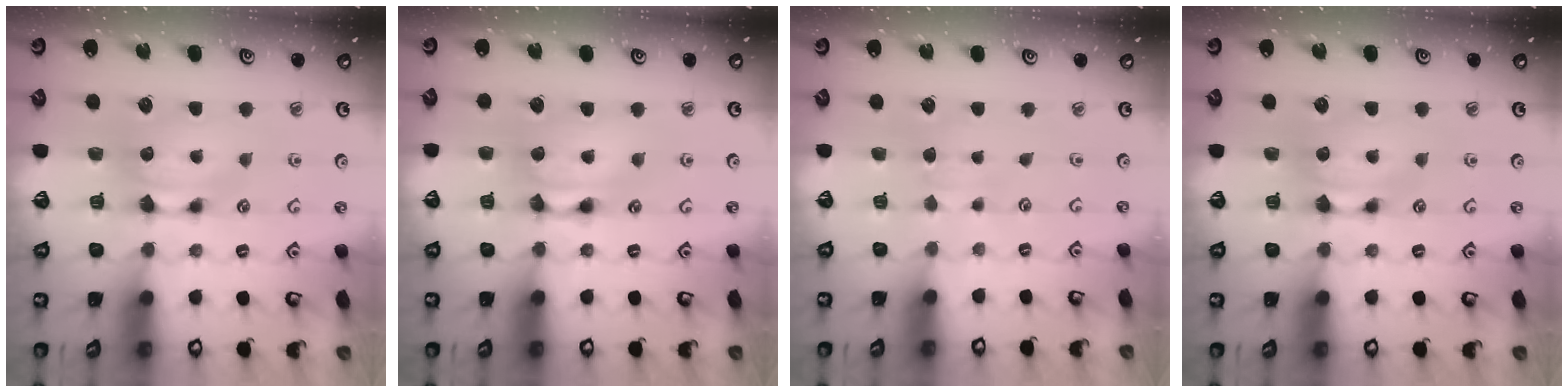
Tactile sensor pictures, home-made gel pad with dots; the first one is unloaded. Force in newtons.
{"total": 2.2, "press": 2.2, "slide": 0.0}
{"total": 2.5, "press": 2.5, "slide": 0.3}
{"total": 0.0}